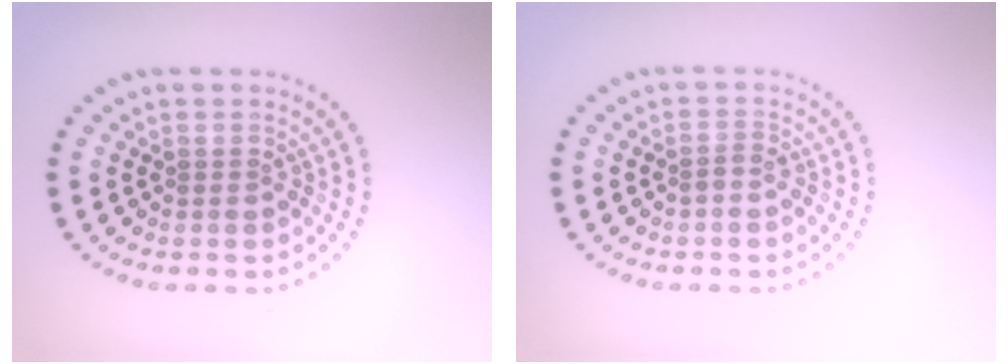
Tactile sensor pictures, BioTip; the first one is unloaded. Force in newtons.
{"total": 1.1, "press": 0.9, "slide": 0.7}